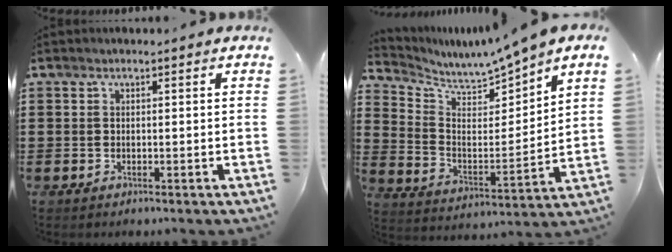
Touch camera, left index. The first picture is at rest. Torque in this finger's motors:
{"motor_torque": [1.09, -1.04, 0.30, 0.10]}